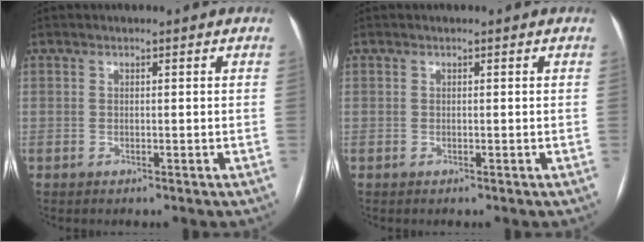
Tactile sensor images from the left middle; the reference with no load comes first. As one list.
[{"total": 0.0}]